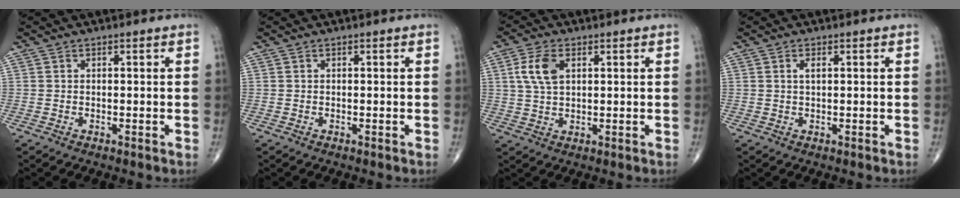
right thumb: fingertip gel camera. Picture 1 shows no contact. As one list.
[{"total": 0.0}, {"total": 6.1, "force": [1.9, 3.4, 4.7], "torque": [-0.103, 0.001, 0.038]}, {"total": 1.4, "force": [0.4, 0.6, 1.2], "torque": [-0.025, 0.003, 0.008]}]